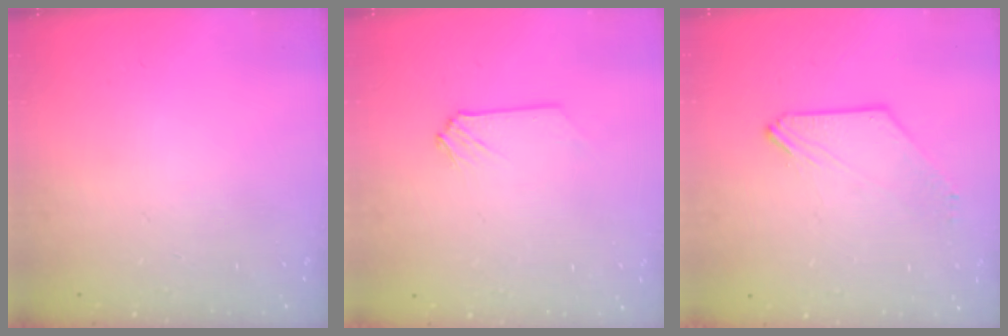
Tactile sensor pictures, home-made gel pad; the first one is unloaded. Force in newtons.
{"total": 0.0}
{"total": 0.8, "press": 0.7, "slide": 0.3}